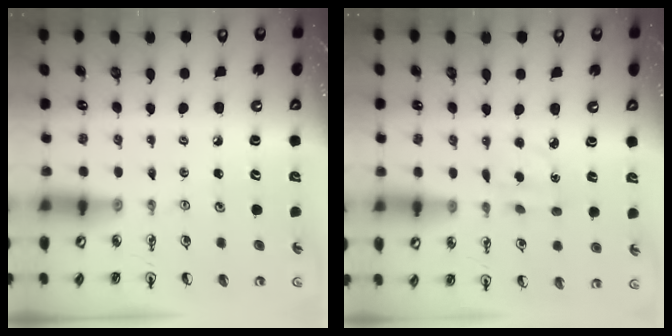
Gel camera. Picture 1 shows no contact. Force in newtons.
{"total": 2.7, "press": 2.6, "slide": 0.9}